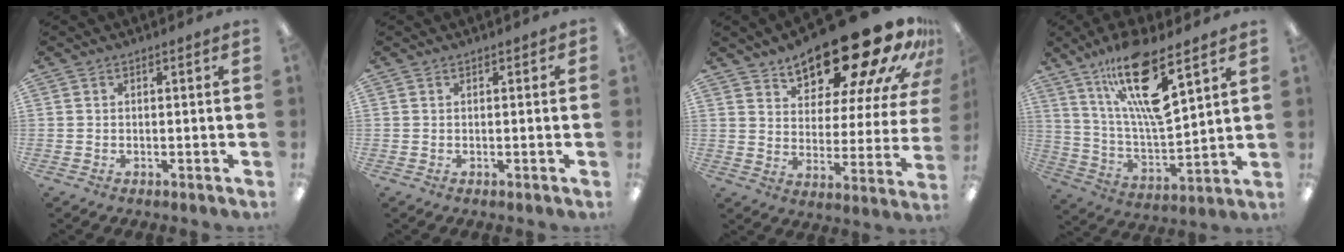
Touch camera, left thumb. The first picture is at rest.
{"total": 0.5, "force": [0.2, 0.5, 0.1], "torque": [-0.002, 0.003, 0.002]}
{"total": 22.9, "force": [18.1, 7.1, 12.1], "torque": [-0.164, -0.127, 0.294]}
{"total": 19.1, "force": [11.9, 5.1, 14.1], "torque": [-0.259, -0.057, 0.192]}